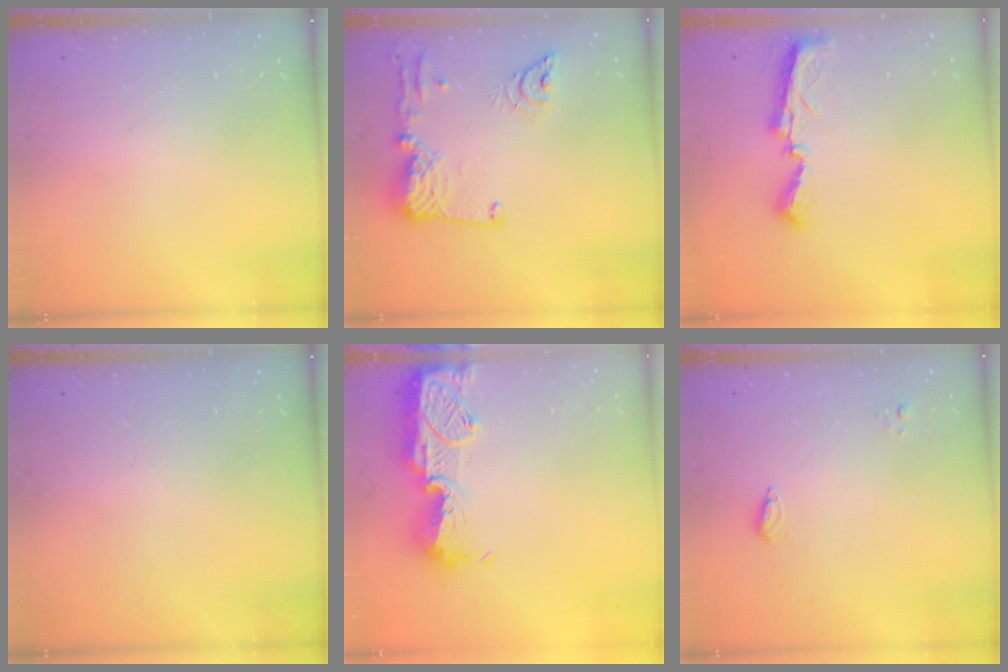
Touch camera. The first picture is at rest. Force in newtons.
{"total": 17.2, "press": 17.1, "slide": 2.2}
{"total": 8.9, "press": 8.9, "slide": 0.2}
{"total": 0.0}
{"total": 14.9, "press": 14.9, "slide": 1.0}
{"total": 5.2, "press": 5.1, "slide": 1.0}